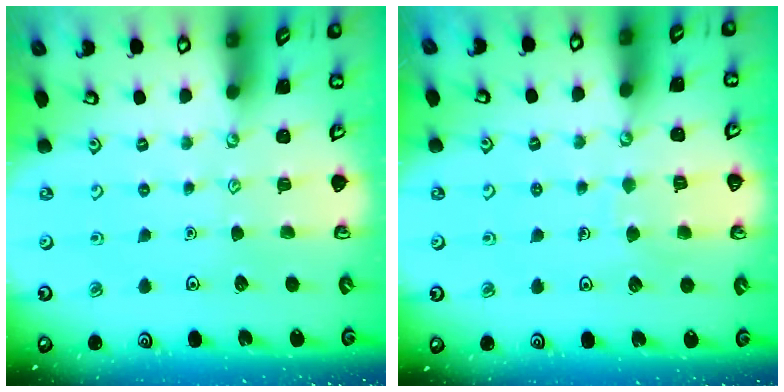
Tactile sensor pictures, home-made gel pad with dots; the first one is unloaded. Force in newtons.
{"total": 5.6, "press": 5.6, "slide": 0.4}